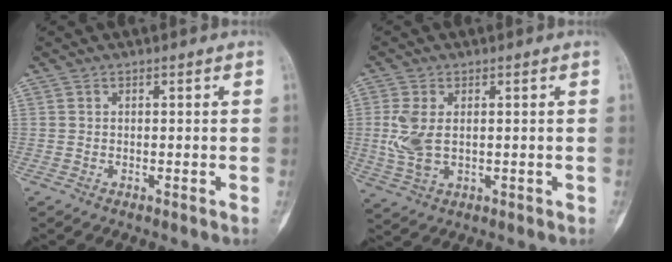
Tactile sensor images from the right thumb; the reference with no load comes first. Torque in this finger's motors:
{"motor_torque": [0.05, 0.12, 0.44, 0.41, 0.04]}